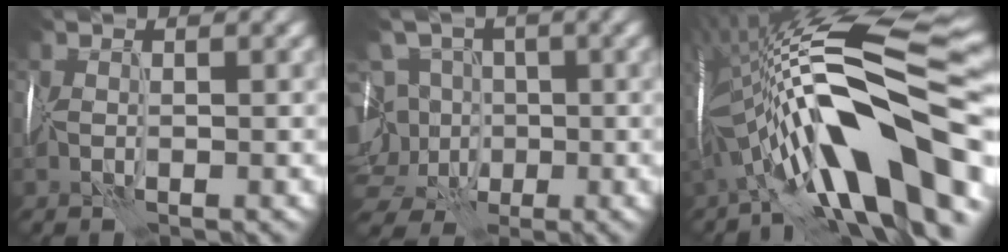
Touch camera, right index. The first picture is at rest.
{"total": 9.7, "force": [-1.3, 8.4, 4.6], "torque": [-0.081, 0.021, -0.051]}
{"total": 16.9, "force": [-4.4, 5.4, 15.4], "torque": [-0.238, 0.045, -0.083]}